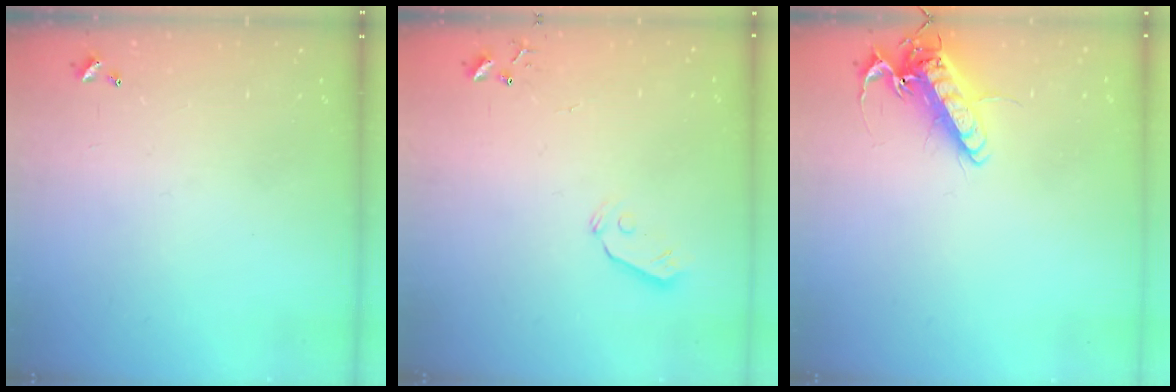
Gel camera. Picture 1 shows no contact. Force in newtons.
{"total": 5.5, "press": 5.4, "slide": 0.6}
{"total": 14.8, "press": 14.6, "slide": 2.4}